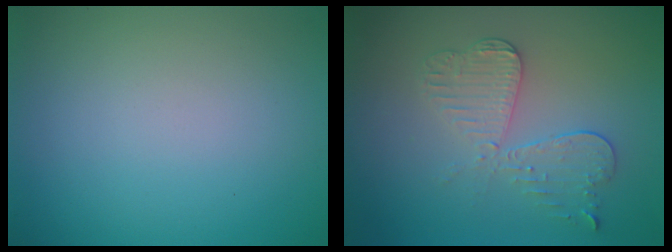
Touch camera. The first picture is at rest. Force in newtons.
{"total": 3.9, "press": 3.3, "slide": 2.0}